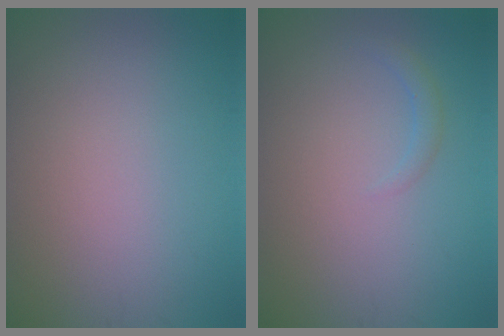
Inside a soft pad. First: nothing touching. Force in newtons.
{"total": 1.0, "press": 1.0, "slide": 0.1}